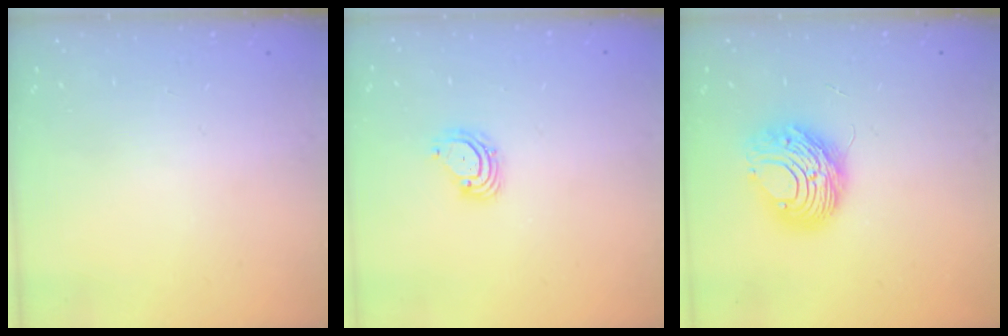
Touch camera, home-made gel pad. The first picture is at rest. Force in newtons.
{"total": 4.0, "press": 4.0, "slide": 0.5}
{"total": 9.7, "press": 9.7, "slide": 1.2}